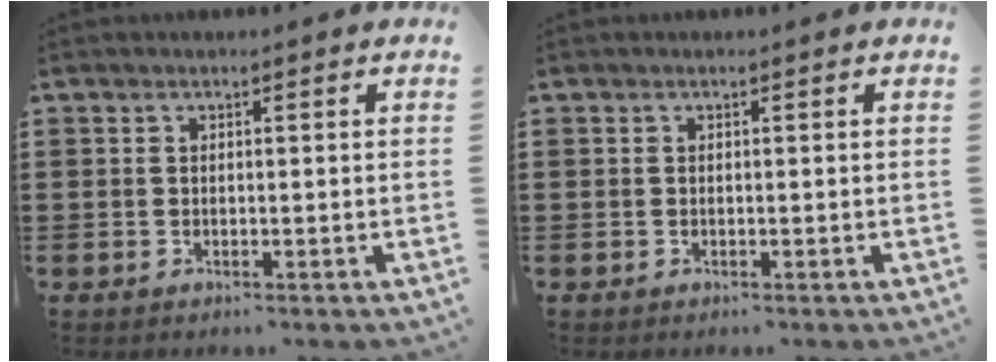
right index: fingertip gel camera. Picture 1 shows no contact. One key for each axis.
{"total": 0.0}